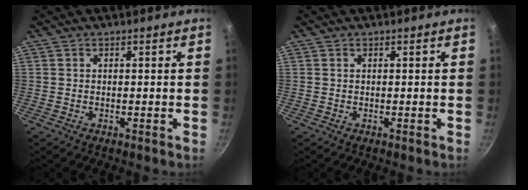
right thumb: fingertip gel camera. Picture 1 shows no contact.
{"total": 0.0}